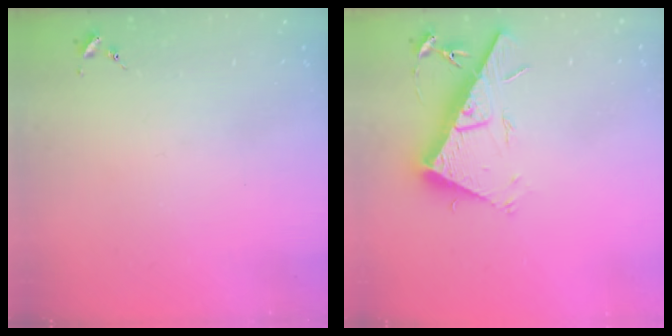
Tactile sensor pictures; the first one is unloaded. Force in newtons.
{"total": 17.5, "press": 17.5, "slide": 0.4}